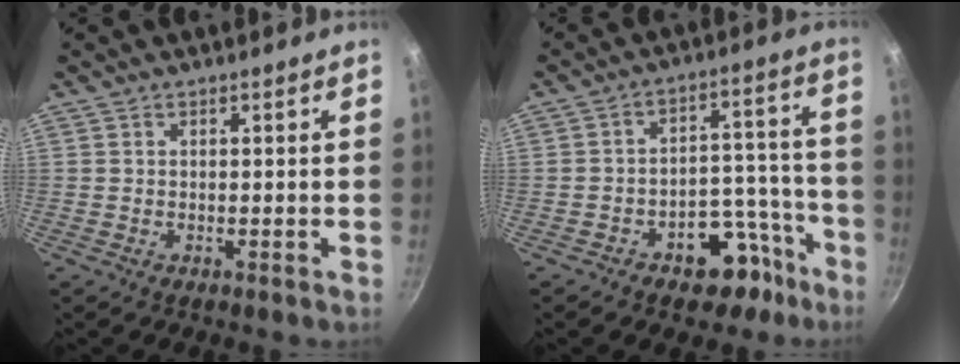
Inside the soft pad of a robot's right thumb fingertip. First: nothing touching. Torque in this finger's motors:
{"motor_torque": [2.85, 2.16, 0.85, -0.69, 0.00]}